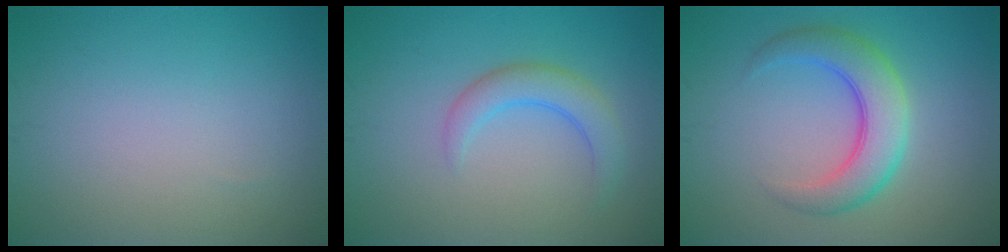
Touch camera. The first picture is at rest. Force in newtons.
{"total": 2.9, "press": 2.9, "slide": 0.3}
{"total": 5.2, "press": 5.2, "slide": 0.1}